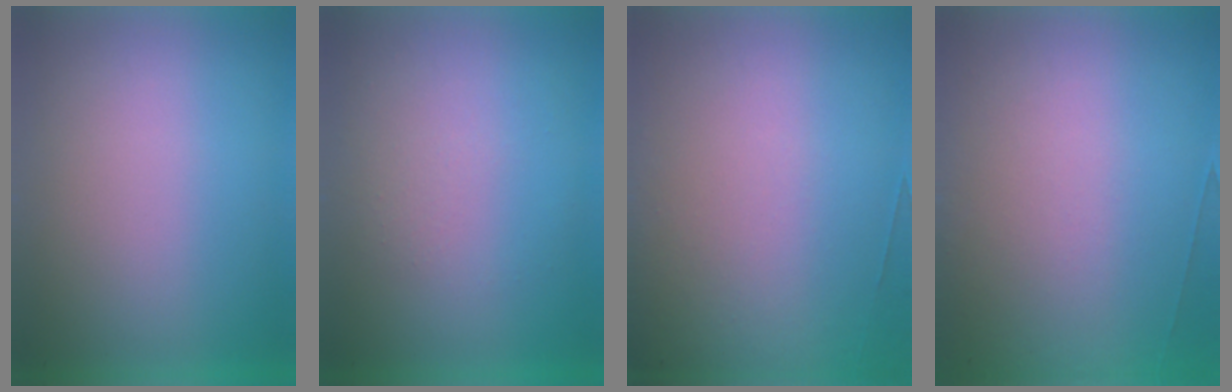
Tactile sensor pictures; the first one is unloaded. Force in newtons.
{"total": 1.1}
{"total": 4.6}
{"total": 6.8}